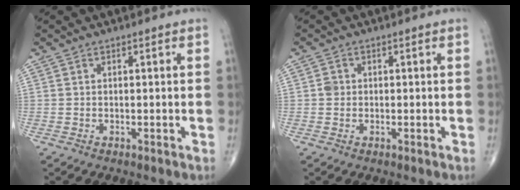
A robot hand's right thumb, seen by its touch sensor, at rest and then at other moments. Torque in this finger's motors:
{"motor_torque": [0.28, 0.66, 0.12, -0.02, -0.04]}